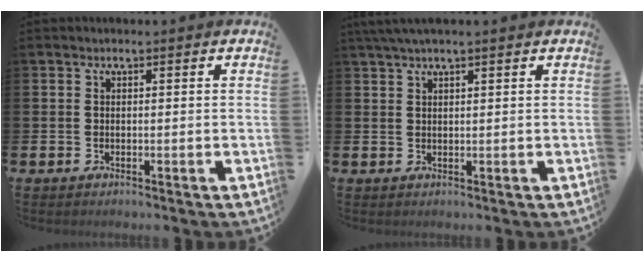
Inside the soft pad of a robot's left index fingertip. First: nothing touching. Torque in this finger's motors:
{"motor_torque": [0.59, -1.00, 0.02, 0.06]}